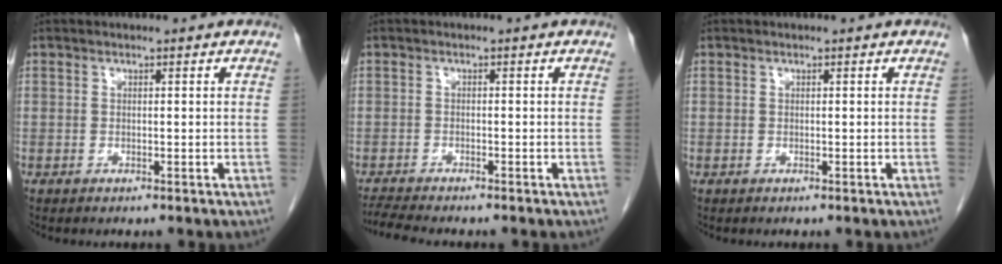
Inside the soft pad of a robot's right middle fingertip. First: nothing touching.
{"total": 4.7, "force": [-4.4, -0.2, 1.7], "torque": [-0.032, -0.014, -0.072]}
{"total": 0.0}